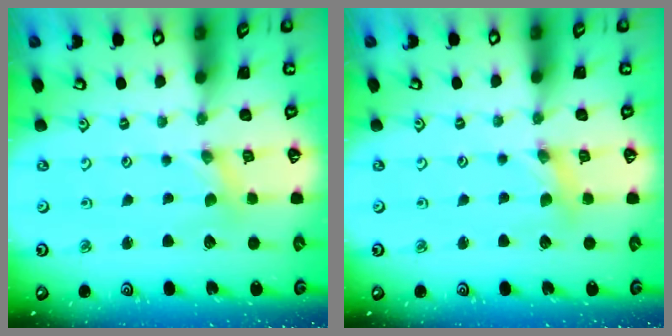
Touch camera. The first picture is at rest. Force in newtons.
{"total": 2.7, "press": 2.7, "slide": 0.3}